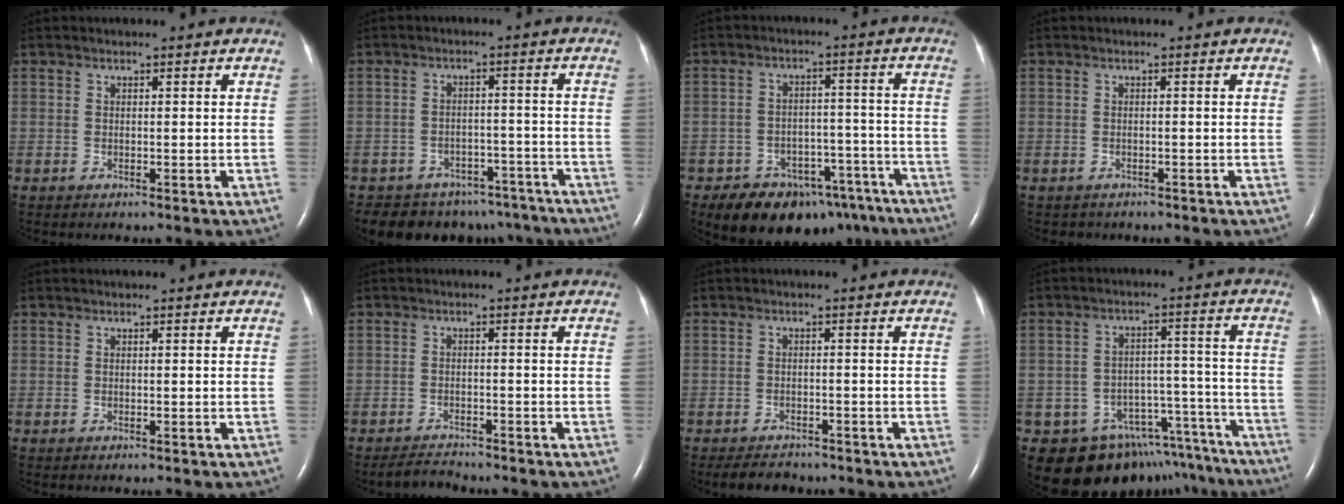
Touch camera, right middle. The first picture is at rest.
{"total": 12.2, "force": [-10.2, 6.3, 2.0], "torque": [-0.023, 0.024, -0.117]}
{"total": 14.6, "force": [-11.1, 7.9, 5.3], "torque": [-0.064, 0.029, -0.144]}
{"total": 1.7, "force": [-1.4, 0.9, 0.0], "torque": [-0.010, 0.001, -0.019]}
{"total": 0.0}
{"total": 2.4, "force": [-2.4, 0.2, 0.2], "torque": [-0.012, -0.013, -0.041]}
{"total": 4.1, "force": [-3.6, 1.6, 1.2], "torque": [-0.024, -0.006, -0.052]}
{"total": 16.5, "force": [-14.1, 8.1, 3.1], "torque": [-0.030, 0.057, -0.175]}